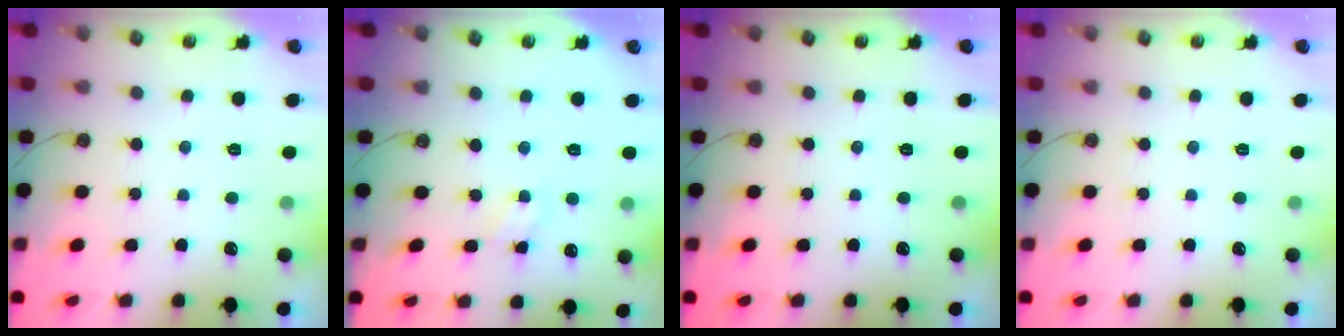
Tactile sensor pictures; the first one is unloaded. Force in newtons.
{"total": 2.4, "press": 2.4, "slide": 0.4}
{"total": 0.0}
{"total": 0.0}